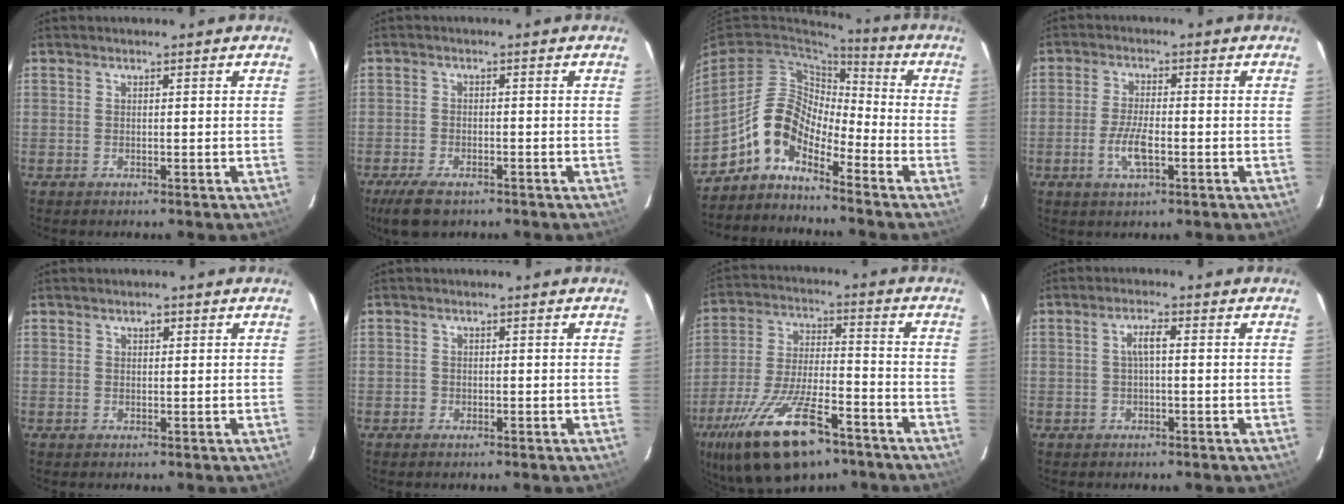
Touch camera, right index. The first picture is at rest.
{"total": 6.1, "force": [-4.3, 2.4, 3.4], "torque": [-0.089, -0.013, -0.078]}
{"total": 9.1, "force": [-6.3, 4.0, 5.2], "torque": [-0.098, 0.029, -0.137]}
{"total": 5.6, "force": [-2.0, 1.8, 4.9], "torque": [-0.104, -0.005, -0.039]}
{"total": 1.1, "force": [0.5, 0.7, 0.6], "torque": [-0.009, 0.005, 0.009]}
{"total": 1.0, "force": [-0.5, 0.9, 0.0], "torque": [0.001, 0.005, -0.007]}
{"total": 20.8, "force": [-13.1, 7.9, 14.1], "torque": [-0.288, -0.036, -0.223]}
{"total": 2.5, "force": [0.0, 0.5, 2.5], "torque": [-0.049, 0.009, 0.001]}